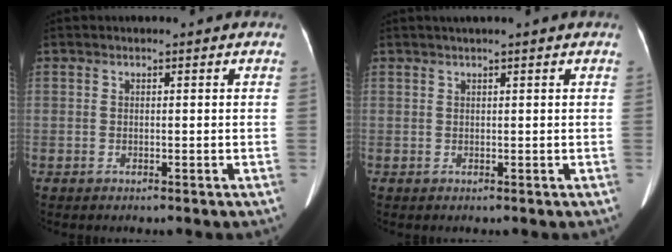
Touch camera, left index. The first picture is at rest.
{"total": 3.0, "force": [2.4, -0.2, 1.7], "torque": [-0.020, 0.030, 0.033]}